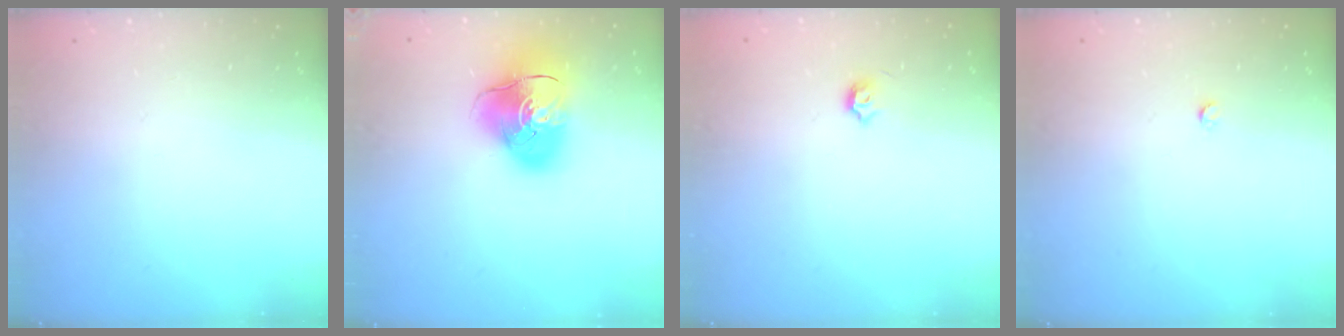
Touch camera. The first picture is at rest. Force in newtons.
{"total": 15.6, "press": 15.5, "slide": 2.4}
{"total": 3.9, "press": 3.9, "slide": 0.6}
{"total": 2.4, "press": 2.4, "slide": 0.3}